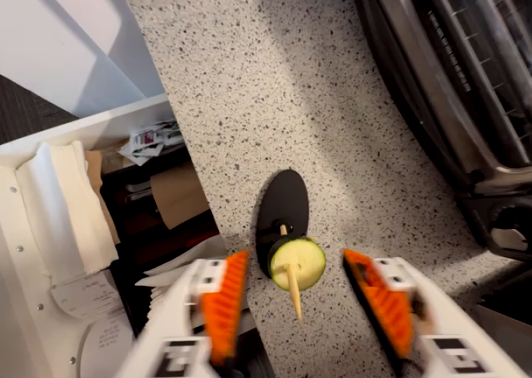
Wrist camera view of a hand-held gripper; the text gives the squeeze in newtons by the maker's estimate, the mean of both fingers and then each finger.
{"total": 8.6, "left": 8.1, "right": 9.1}